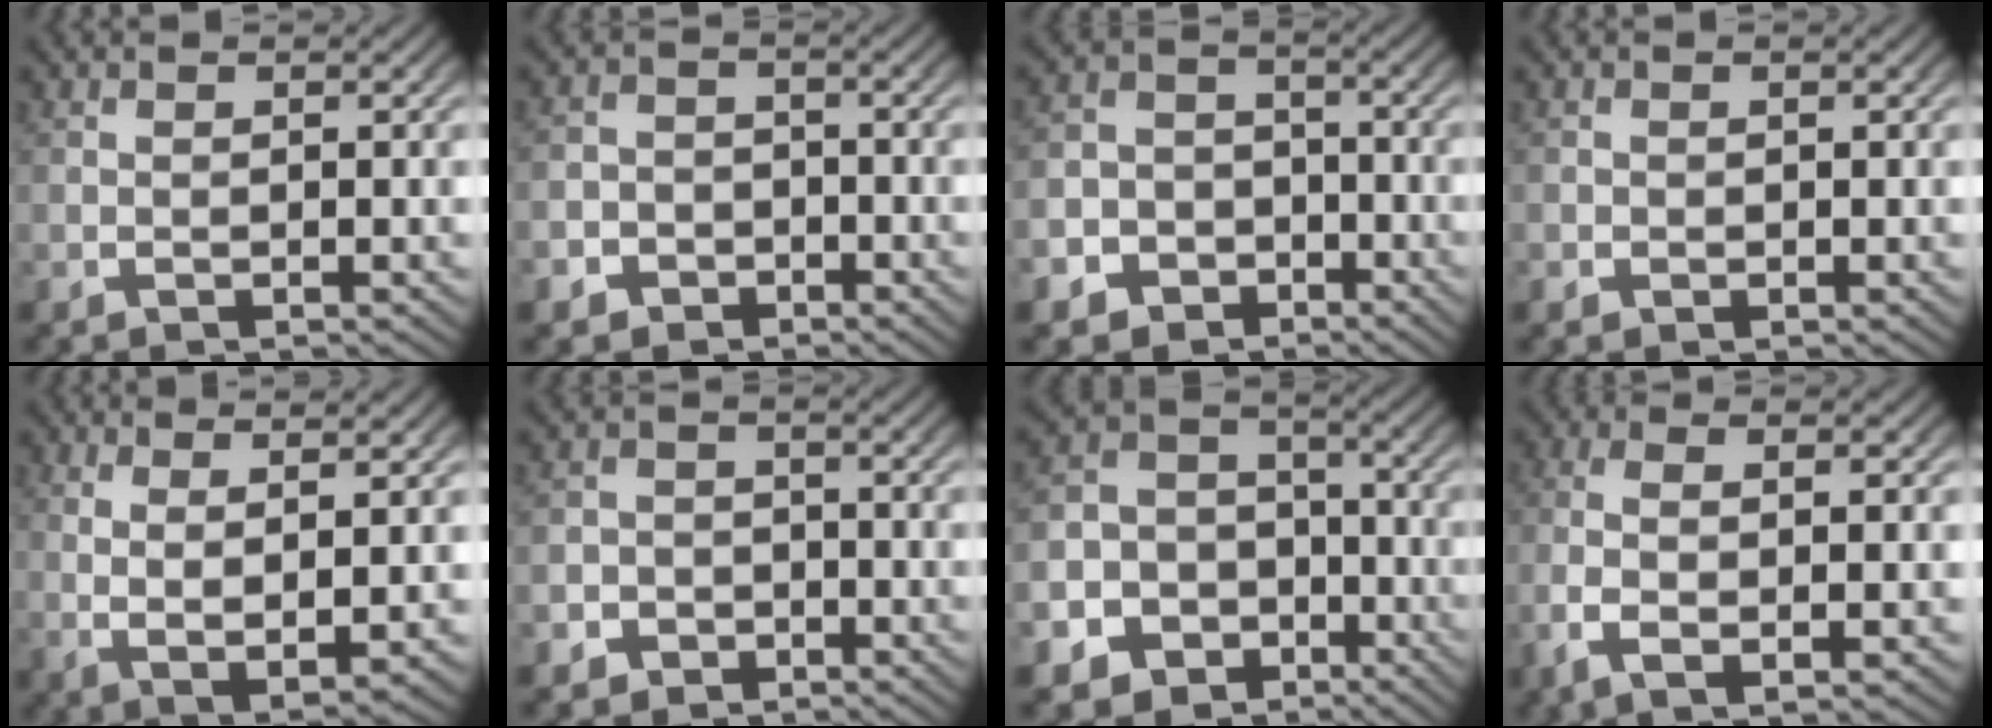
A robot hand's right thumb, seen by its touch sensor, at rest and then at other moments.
{"total": 4.3, "force": [-2.2, 3.7, 0.6], "torque": [-0.004, -0.015, -0.036]}
{"total": 9.9, "force": [-4.7, 8.4, 2.3], "torque": [-0.030, -0.032, -0.081]}
{"total": 0.9, "force": [-0.1, 0.9, 0.2], "torque": [0.000, -0.004, -0.003]}
{"total": 6.2, "force": [0.6, 3.1, 5.4], "torque": [-0.118, -0.022, 0.028]}
{"total": 3.8, "force": [-2.1, 3.1, 0.5], "torque": [0.000, -0.013, -0.036]}
{"total": 15.0, "force": [-6.7, 12.6, 4.7], "torque": [-0.094, -0.053, -0.115]}
{"total": 5.2, "force": [-0.5, 2.2, 4.7], "torque": [-0.113, -0.008, -0.001]}